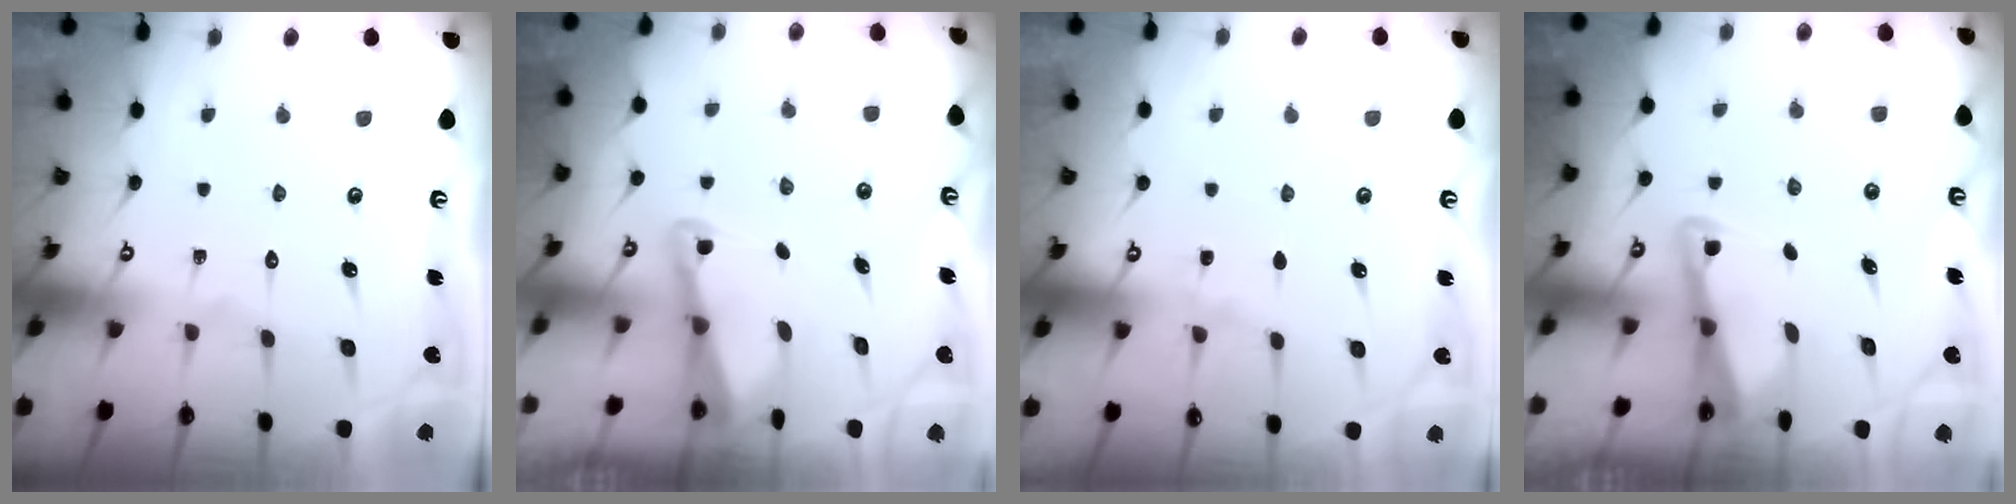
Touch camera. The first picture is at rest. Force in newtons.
{"total": 2.2, "press": 2.2, "slide": 0.3}
{"total": 2.8, "press": 2.8, "slide": 0.5}
{"total": 2.9, "press": 2.8, "slide": 0.4}